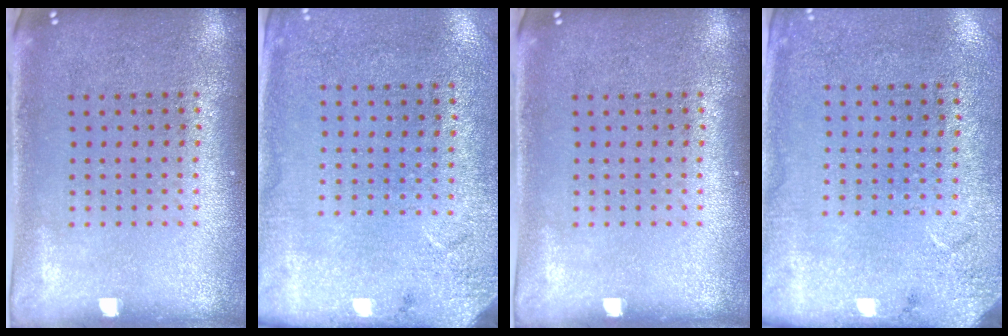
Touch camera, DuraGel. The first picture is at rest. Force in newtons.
{"total": 2.8, "press": 2.2, "slide": 1.6}
{"total": 0.0}
{"total": 2.6, "press": 2.1, "slide": 1.6}